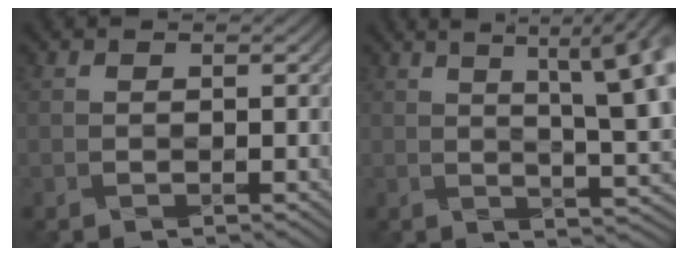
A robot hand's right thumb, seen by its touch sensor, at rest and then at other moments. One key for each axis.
{"total": 13.6, "fx": 4.2, "fy": 3.8, "fz": 12.3, "tx": -0.158, "ty": 0.037, "tz": 0.065}